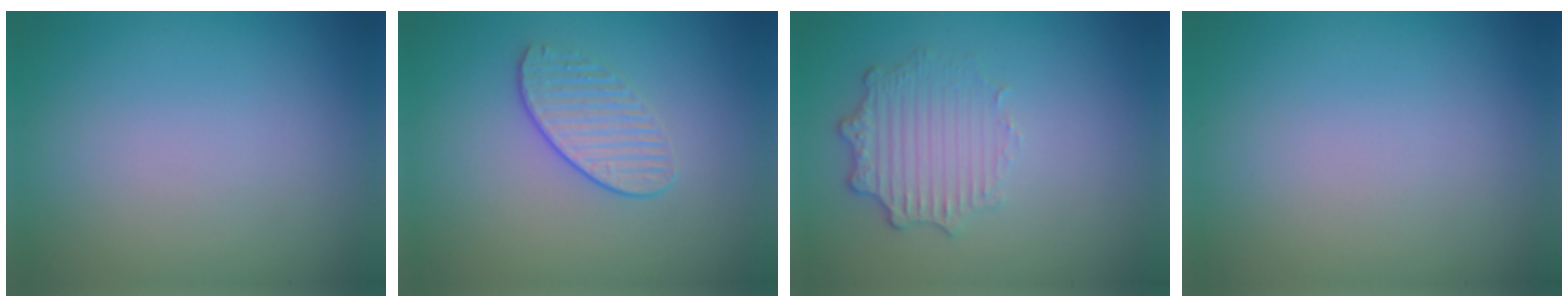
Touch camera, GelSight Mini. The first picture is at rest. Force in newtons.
{"total": 1.9, "press": 1.5, "slide": 1.2}
{"total": 3.4, "press": 2.7, "slide": 2.1}
{"total": 0.0}